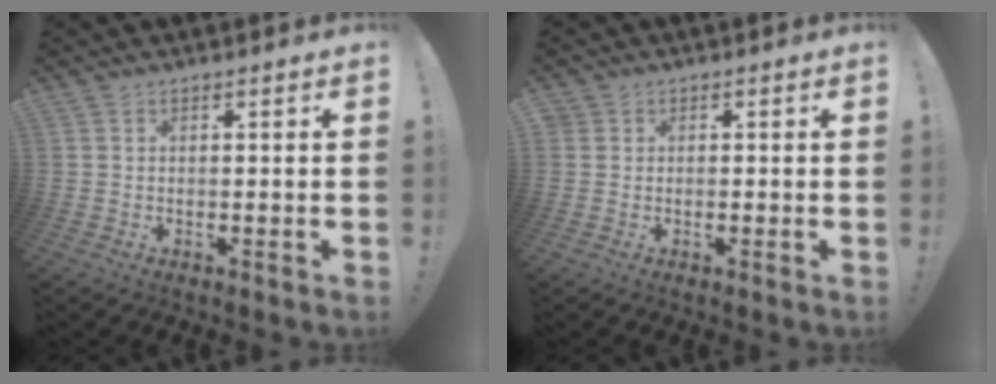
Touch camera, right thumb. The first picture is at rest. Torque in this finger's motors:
{"motor_torque": [0.02, -0.11, -0.03, 0.01, 0.03]}